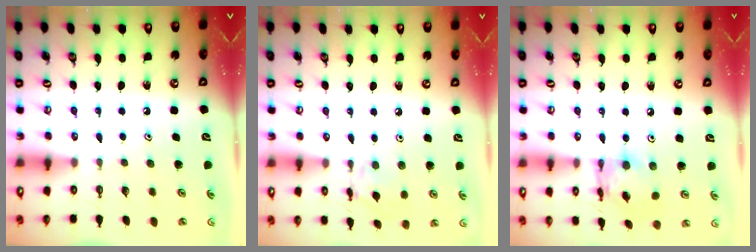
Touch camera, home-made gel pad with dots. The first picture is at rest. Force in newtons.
{"total": 6.5, "press": 6.5, "slide": 0.5}
{"total": 11.8, "press": 11.7, "slide": 1.1}